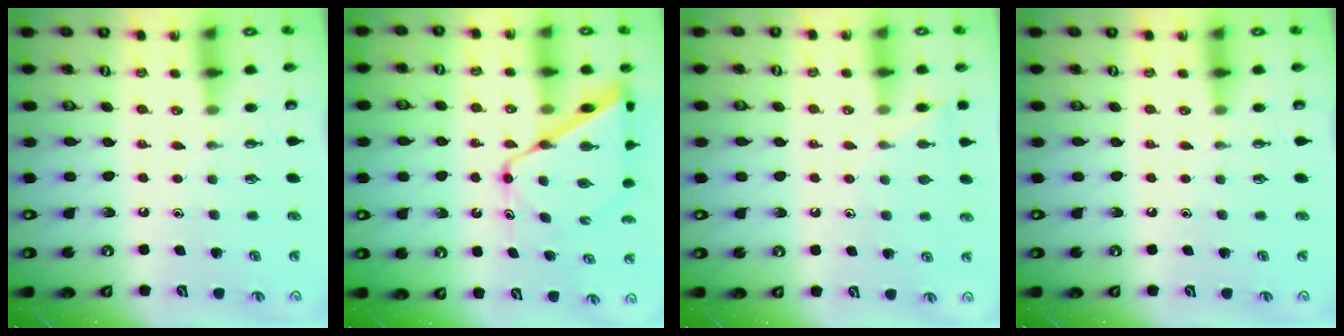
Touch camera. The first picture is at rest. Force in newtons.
{"total": 12.7, "press": 12.7, "slide": 0.8}
{"total": 5.6, "press": 5.6, "slide": 0.6}
{"total": 0.0}